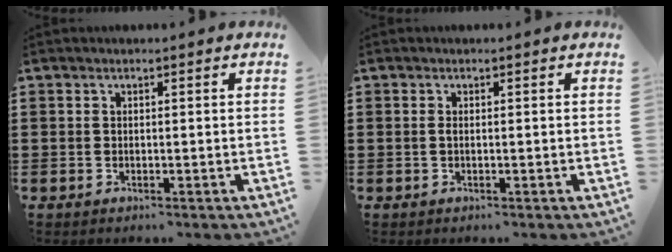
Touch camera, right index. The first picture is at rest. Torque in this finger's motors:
{"motor_torque": [0.47, 0.31, 0.07, 0.03]}